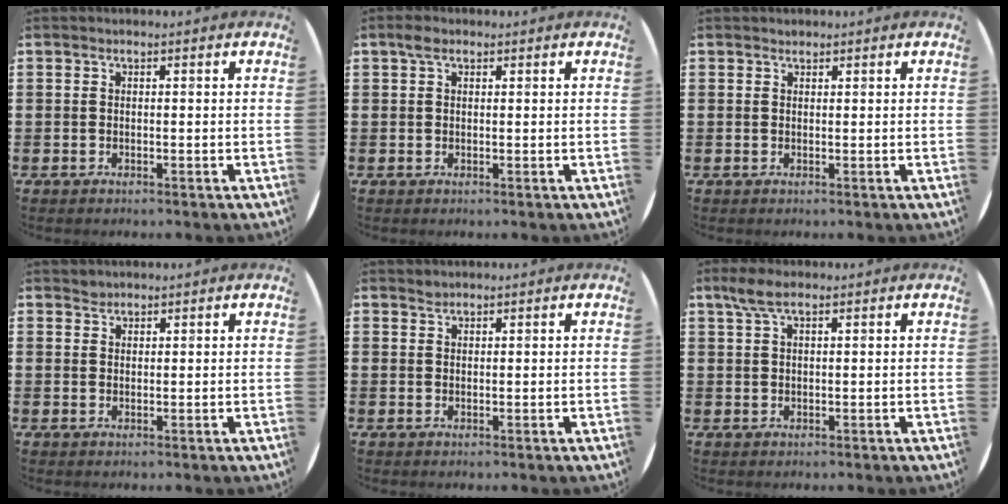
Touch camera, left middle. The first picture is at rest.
{"total": 1.5, "force": [0.9, 0.8, 0.9], "torque": [-0.012, 0.002, 0.015]}
{"total": 0.5, "force": [0.5, 0.1, -0.1], "torque": [0.002, 0.003, 0.010]}
{"total": 1.1, "force": [1.1, 0.3, -0.1], "torque": [0.000, 0.000, 0.021]}
{"total": 0.8, "force": [0.8, 0.1, -0.1], "torque": [0.001, 0.001, 0.015]}
{"total": 3.0, "force": [2.1, 0.9, 2.0], "torque": [-0.043, 0.005, 0.037]}